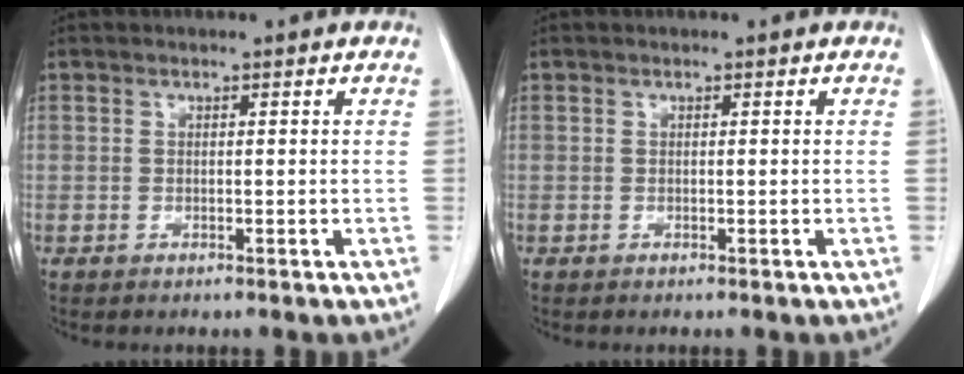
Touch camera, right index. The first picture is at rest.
{"total": 0.0}